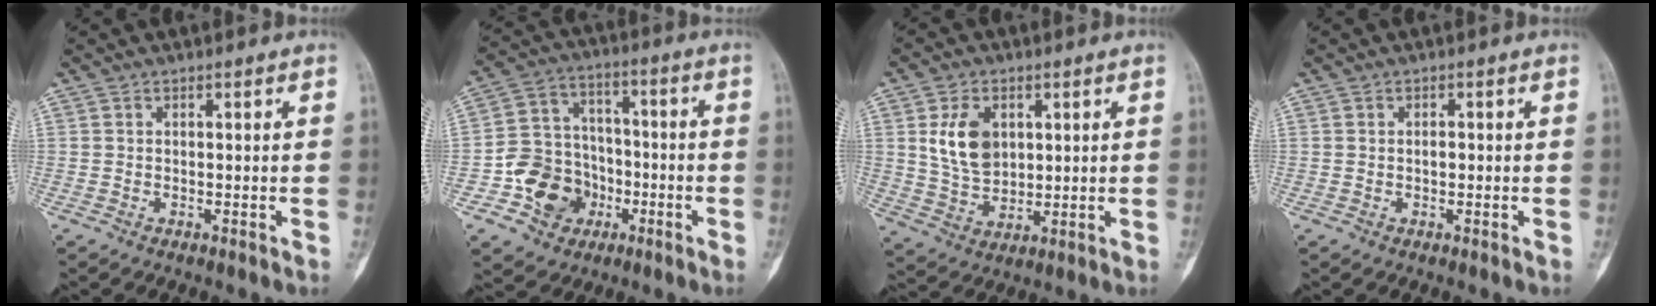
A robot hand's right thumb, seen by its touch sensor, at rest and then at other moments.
{"total": 12.5, "force": [-4.7, 10.7, 4.5], "torque": [-0.037, 0.051, -0.077]}
{"total": 9.4, "force": [2.6, 6.4, 6.3], "torque": [-0.096, -0.016, 0.057]}
{"total": 1.1, "force": [0.0, 0.6, 0.9], "torque": [-0.013, 0.002, 0.000]}